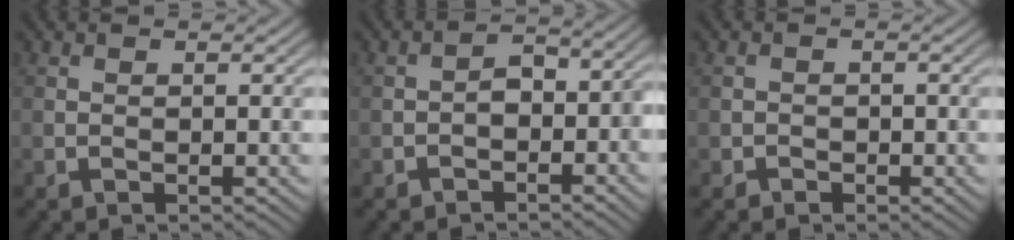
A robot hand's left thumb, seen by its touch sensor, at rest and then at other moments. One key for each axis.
{"total": 4.0, "fx": -1.7, "fy": 2.4, "fz": 2.6, "tx": -0.035, "ty": 0.006, "tz": -0.038}
{"total": 1.3, "fx": -0.6, "fy": 1.1, "fz": 0.1, "tx": 0.009, "ty": -0.002, "tz": -0.012}